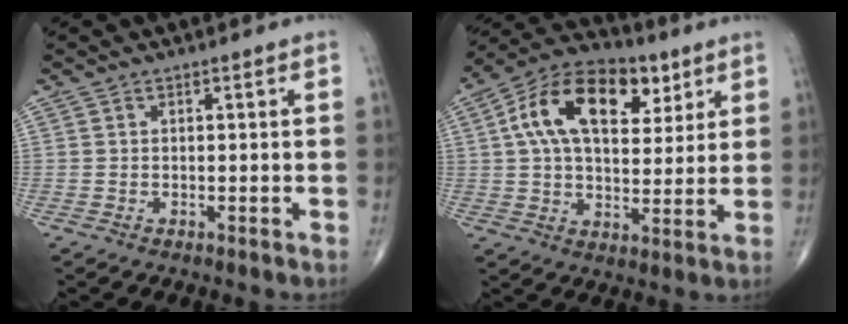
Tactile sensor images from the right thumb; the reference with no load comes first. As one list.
[{"total": 19.0, "force": [6.6, 11.1, 13.9], "torque": [-0.208, 0.003, 0.102]}]